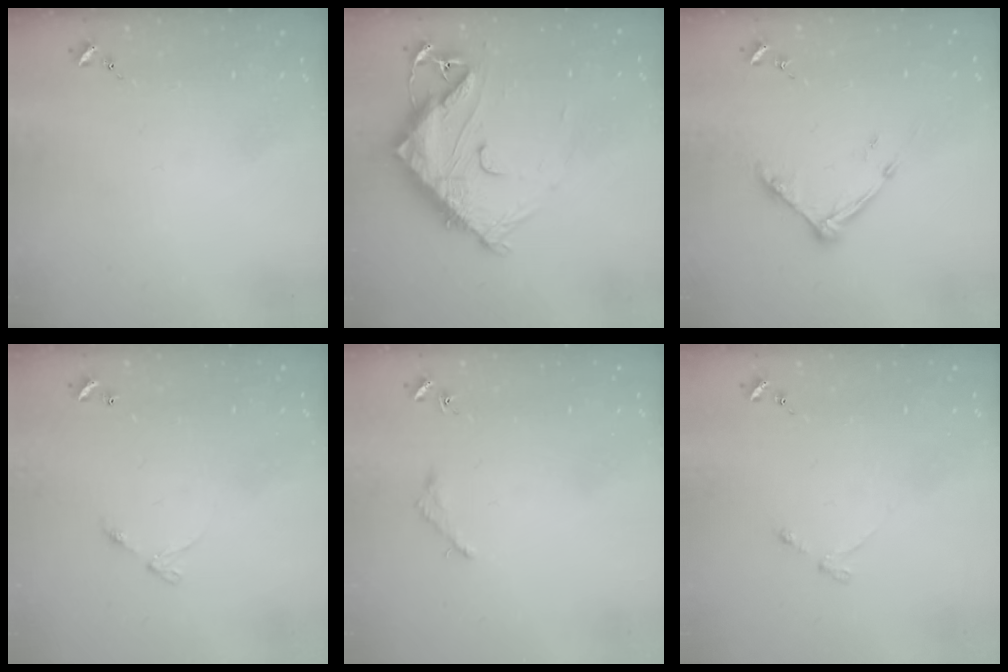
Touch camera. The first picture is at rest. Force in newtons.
{"total": 14.6, "press": 14.5, "slide": 1.1}
{"total": 9.0, "press": 9.0, "slide": 0.7}
{"total": 4.7, "press": 4.7, "slide": 0.4}
{"total": 1.6, "press": 1.6, "slide": 0.2}
{"total": 3.0, "press": 2.9, "slide": 0.5}